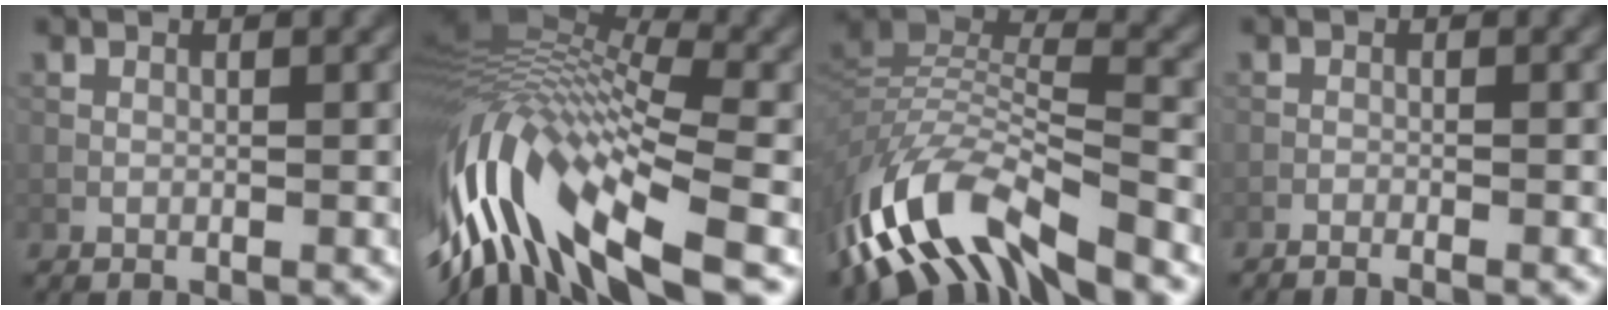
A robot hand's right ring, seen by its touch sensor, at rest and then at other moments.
{"total": 14.4, "force": [-2.8, 5.9, 12.8], "torque": [-0.276, 0.012, -0.043]}
{"total": 12.5, "force": [-8.4, 3.7, 8.5], "torque": [-0.172, 0.006, -0.159]}
{"total": 1.2, "force": [-1.0, -0.1, 0.6], "torque": [-0.020, 0.002, -0.022]}